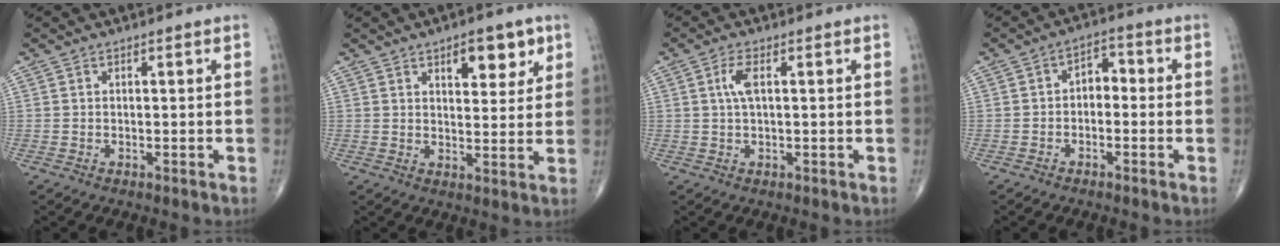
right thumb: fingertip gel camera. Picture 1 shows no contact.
{"total": 8.0, "force": [4.1, 3.6, 5.8], "torque": [-0.054, -0.020, 0.056]}
{"total": 3.2, "force": [0.7, 1.0, 3.0], "torque": [-0.072, 0.008, 0.016]}
{"total": 4.2, "force": [-0.6, 2.8, 3.0], "torque": [-0.030, 0.024, -0.023]}